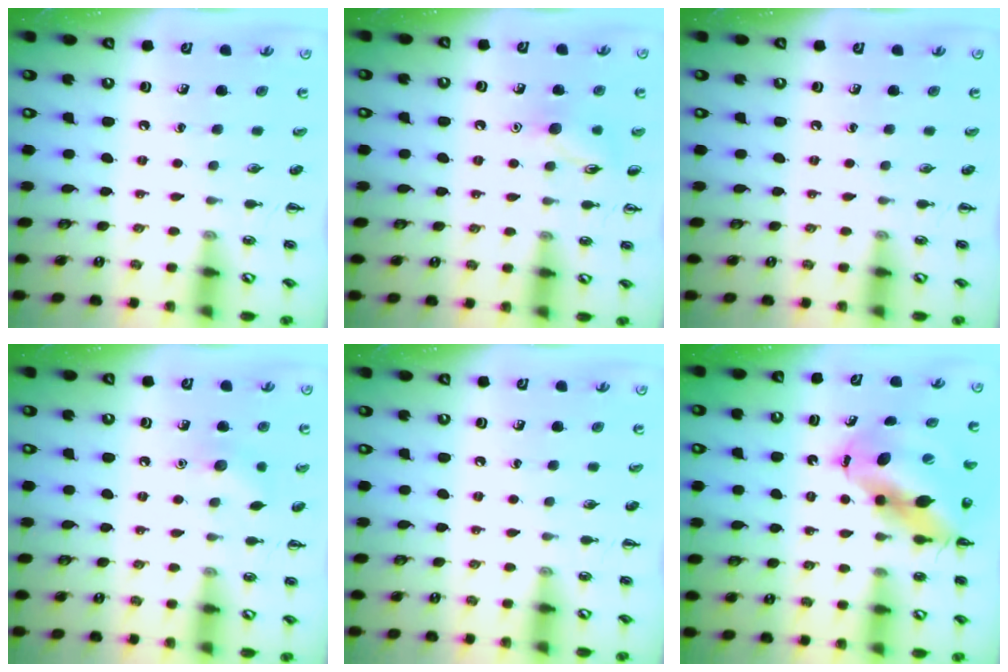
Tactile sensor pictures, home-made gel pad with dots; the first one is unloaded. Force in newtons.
{"total": 8.6, "press": 8.5, "slide": 0.8}
{"total": 0.0}
{"total": 7.2, "press": 7.0, "slide": 1.5}
{"total": 0.0}
{"total": 12.7, "press": 12.3, "slide": 3.1}